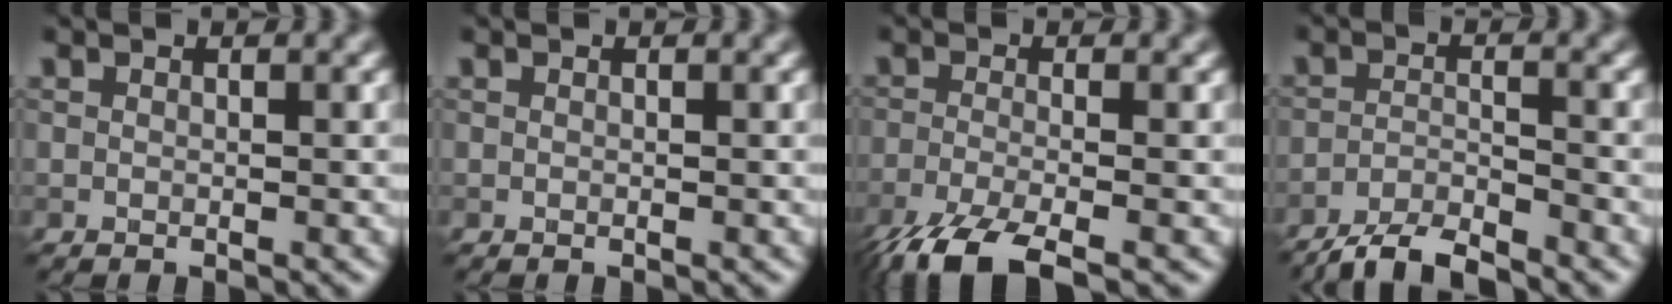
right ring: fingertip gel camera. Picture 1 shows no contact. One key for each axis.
{"total": 0.0}
{"total": 6.9, "fx": -4.8, "fy": 1.6, "fz": 4.6, "tx": -0.107, "ty": -0.020, "tz": -0.098}
{"total": 4.4, "fx": -4.1, "fy": 0.3, "fz": 1.8, "tx": -0.038, "ty": 0.001, "tz": -0.080}